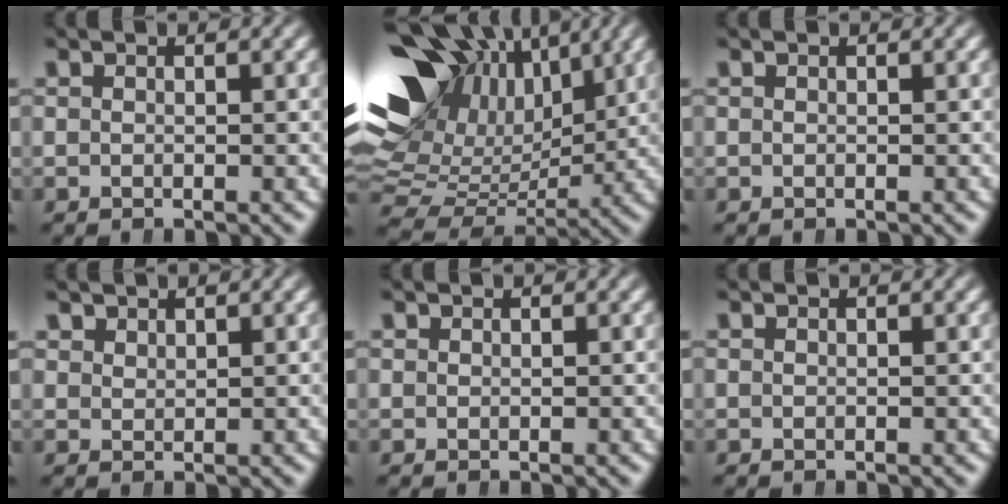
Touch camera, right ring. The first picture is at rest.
{"total": 13.4, "force": [2.8, 10.0, 8.5], "torque": [-0.135, -0.004, 0.047]}
{"total": 0.0}
{"total": 1.5, "force": [1.4, -0.4, -0.1], "torque": [0.014, -0.006, 0.039]}
{"total": 0.0}
{"total": 0.0}